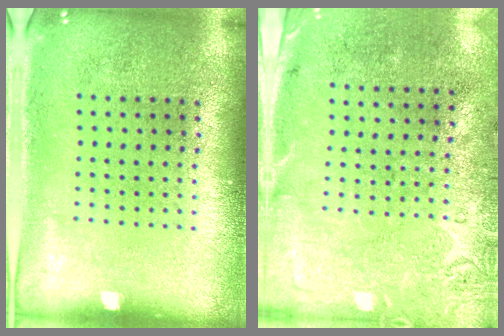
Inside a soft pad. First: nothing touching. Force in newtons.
{"total": 2.8, "press": 2.2, "slide": 1.8}